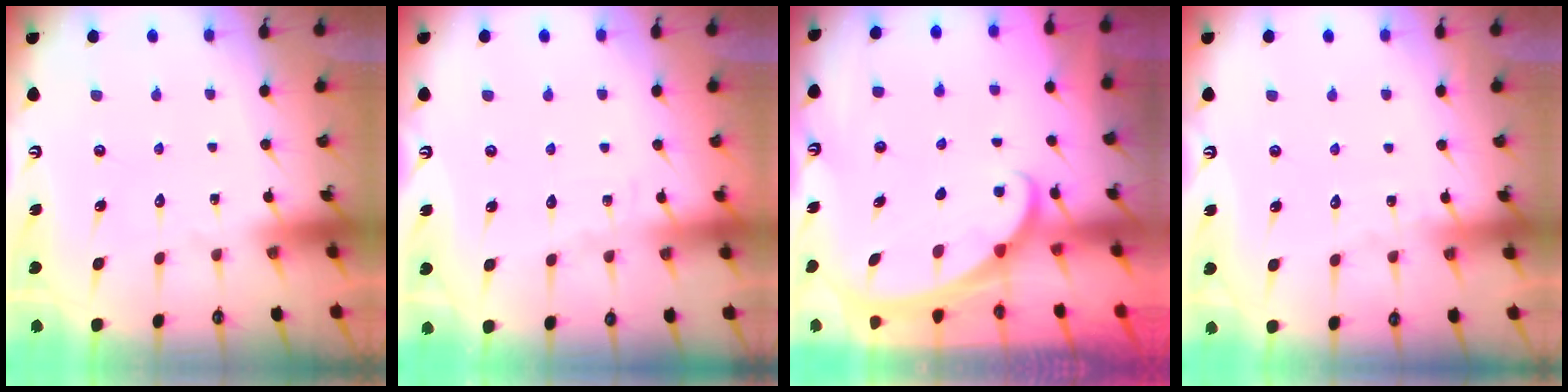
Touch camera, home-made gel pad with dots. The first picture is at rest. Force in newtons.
{"total": 3.7, "press": 3.7, "slide": 0.3}
{"total": 1.5, "press": 1.5, "slide": 0.1}
{"total": 3.6, "press": 3.6, "slide": 0.3}